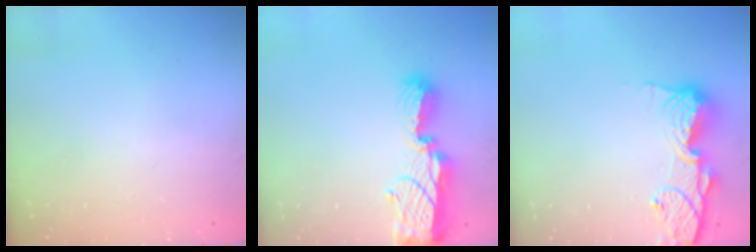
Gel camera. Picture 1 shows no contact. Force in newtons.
{"total": 14.1, "press": 14.1, "slide": 0.7}
{"total": 14.3, "press": 14.2, "slide": 1.3}